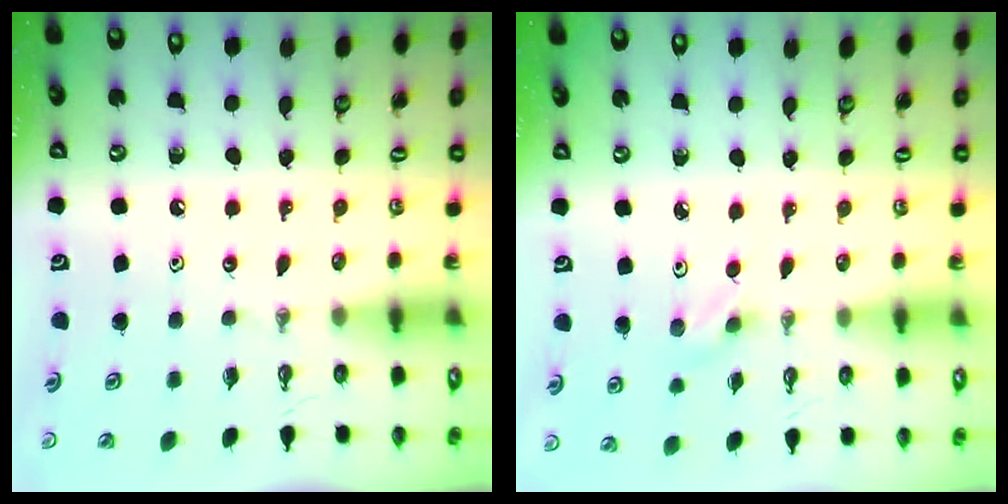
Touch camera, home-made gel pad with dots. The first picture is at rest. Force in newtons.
{"total": 2.9, "press": 2.6, "slide": 1.4}